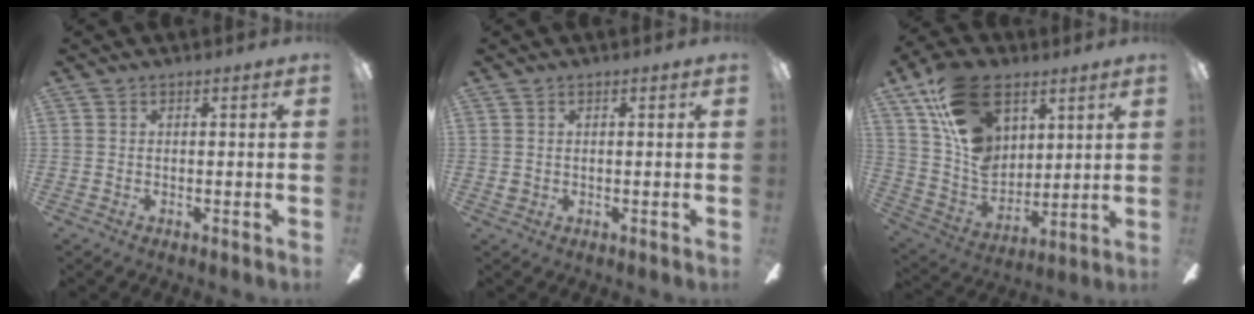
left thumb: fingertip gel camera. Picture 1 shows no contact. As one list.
[{"total": 1.0, "force": [0.1, 1.0, 0.3], "torque": [-0.006, 0.006, 0.000]}, {"total": 19.3, "force": [9.9, 12.6, 10.9], "torque": [-0.201, -0.036, 0.192]}]